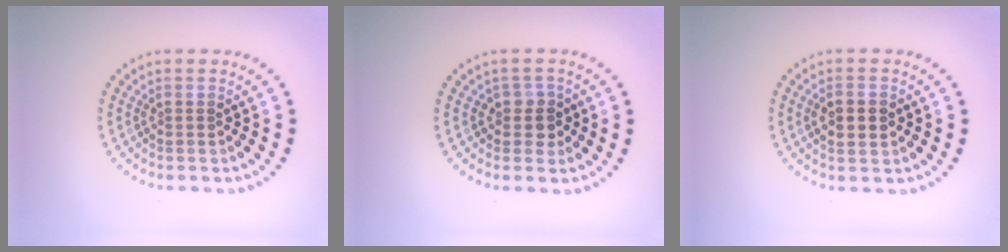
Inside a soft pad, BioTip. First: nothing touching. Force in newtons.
{"total": 1.9, "press": 1.7, "slide": 0.9}
{"total": 2.5, "press": 2.5, "slide": 0.1}